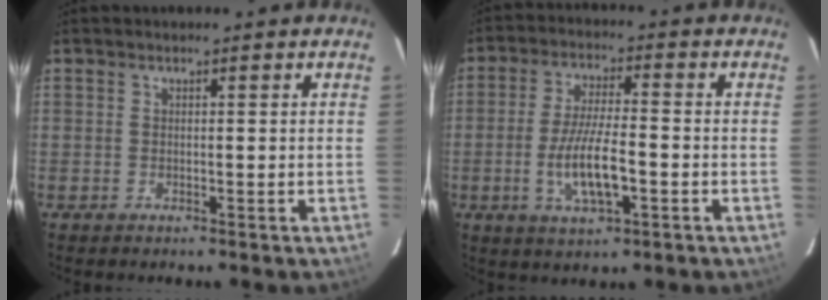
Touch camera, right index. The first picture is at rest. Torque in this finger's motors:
{"motor_torque": [0.90, -0.66, 0.61, 0.16]}